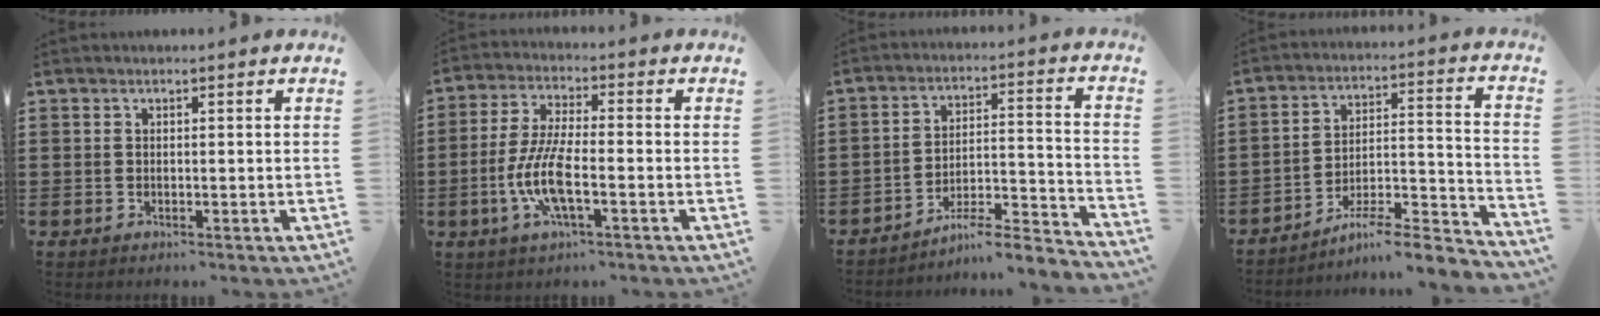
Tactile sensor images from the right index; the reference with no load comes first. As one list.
[{"total": 8.6, "force": [-2.8, 2.3, 7.8], "torque": [-0.178, -0.016, -0.057]}, {"total": 5.7, "force": [-5.2, 0.8, 2.2], "torque": [-0.037, -0.009, -0.105]}, {"total": 6.4, "force": [-5.6, 0.8, 2.9], "torque": [-0.044, -0.005, -0.110]}]